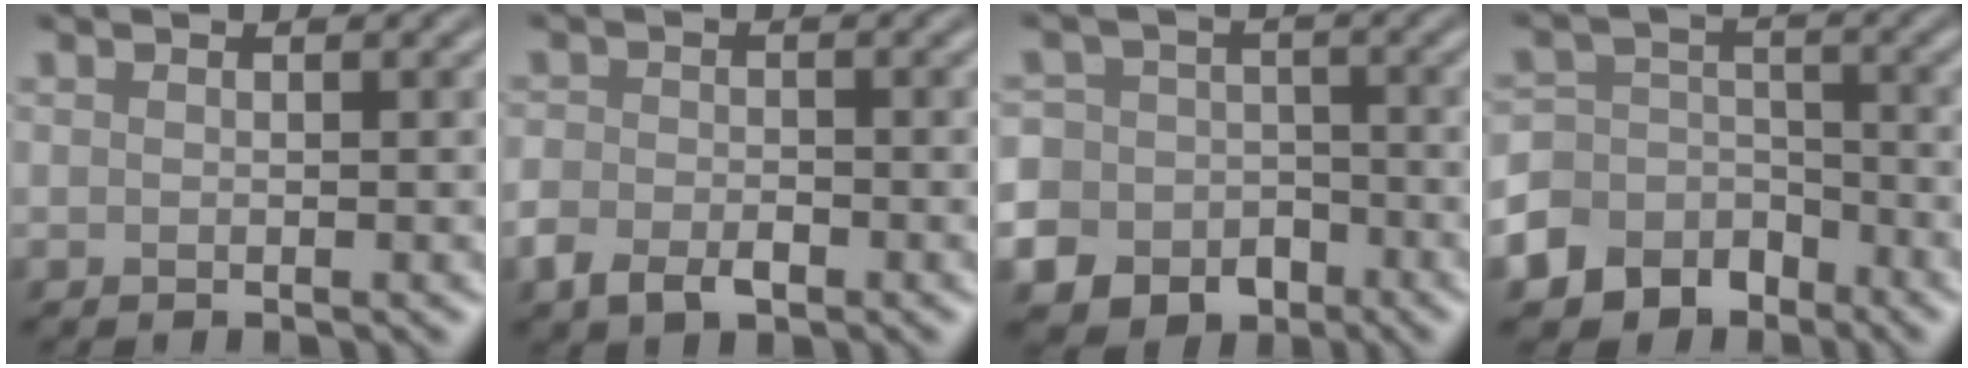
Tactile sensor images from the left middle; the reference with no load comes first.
{"total": 3.0, "force": [-1.6, 1.9, 1.7], "torque": [-0.034, -0.003, -0.037]}
{"total": 12.2, "force": [-6.3, 10.4, 1.9], "torque": [-0.054, -0.044, -0.119]}
{"total": 7.8, "force": [-5.2, 5.7, 1.2], "torque": [-0.005, -0.012, -0.105]}